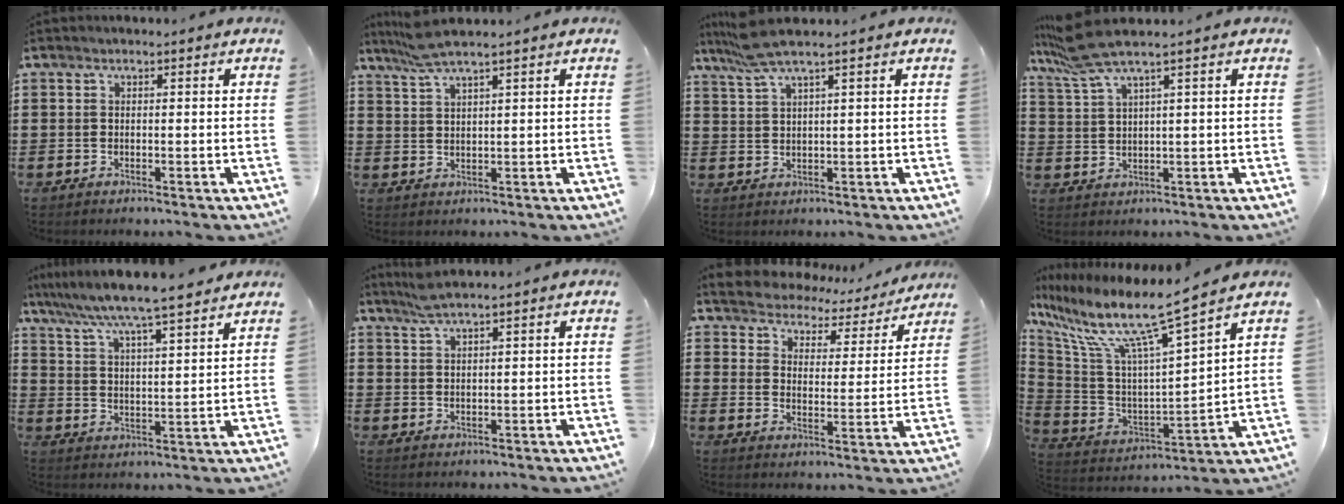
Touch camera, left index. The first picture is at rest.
{"total": 4.3, "force": [3.3, 0.0, 2.8], "torque": [-0.062, -0.001, 0.060]}
{"total": 4.8, "force": [3.3, 0.0, 3.5], "torque": [-0.077, 0.001, 0.060]}
{"total": 6.0, "force": [4.1, 0.3, 4.3], "torque": [-0.104, -0.008, 0.072]}
{"total": 6.0, "force": [5.5, -0.6, 2.4], "torque": [-0.070, -0.036, 0.090]}
{"total": 2.6, "force": [2.2, -0.1, 1.5], "torque": [-0.033, 0.002, 0.040]}
{"total": 3.9, "force": [3.9, 0.6, -0.5], "torque": [-0.018, -0.032, 0.062]}
{"total": 11.5, "force": [8.3, 0.5, 7.9], "torque": [-0.182, -0.059, 0.132]}